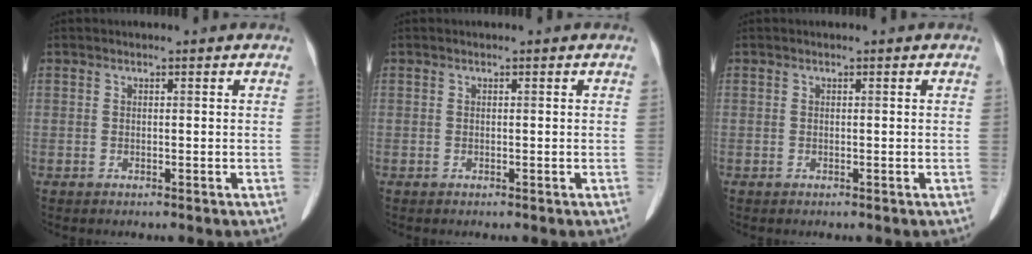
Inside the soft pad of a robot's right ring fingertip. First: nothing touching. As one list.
[{"total": 0.0}, {"total": 0.0}]